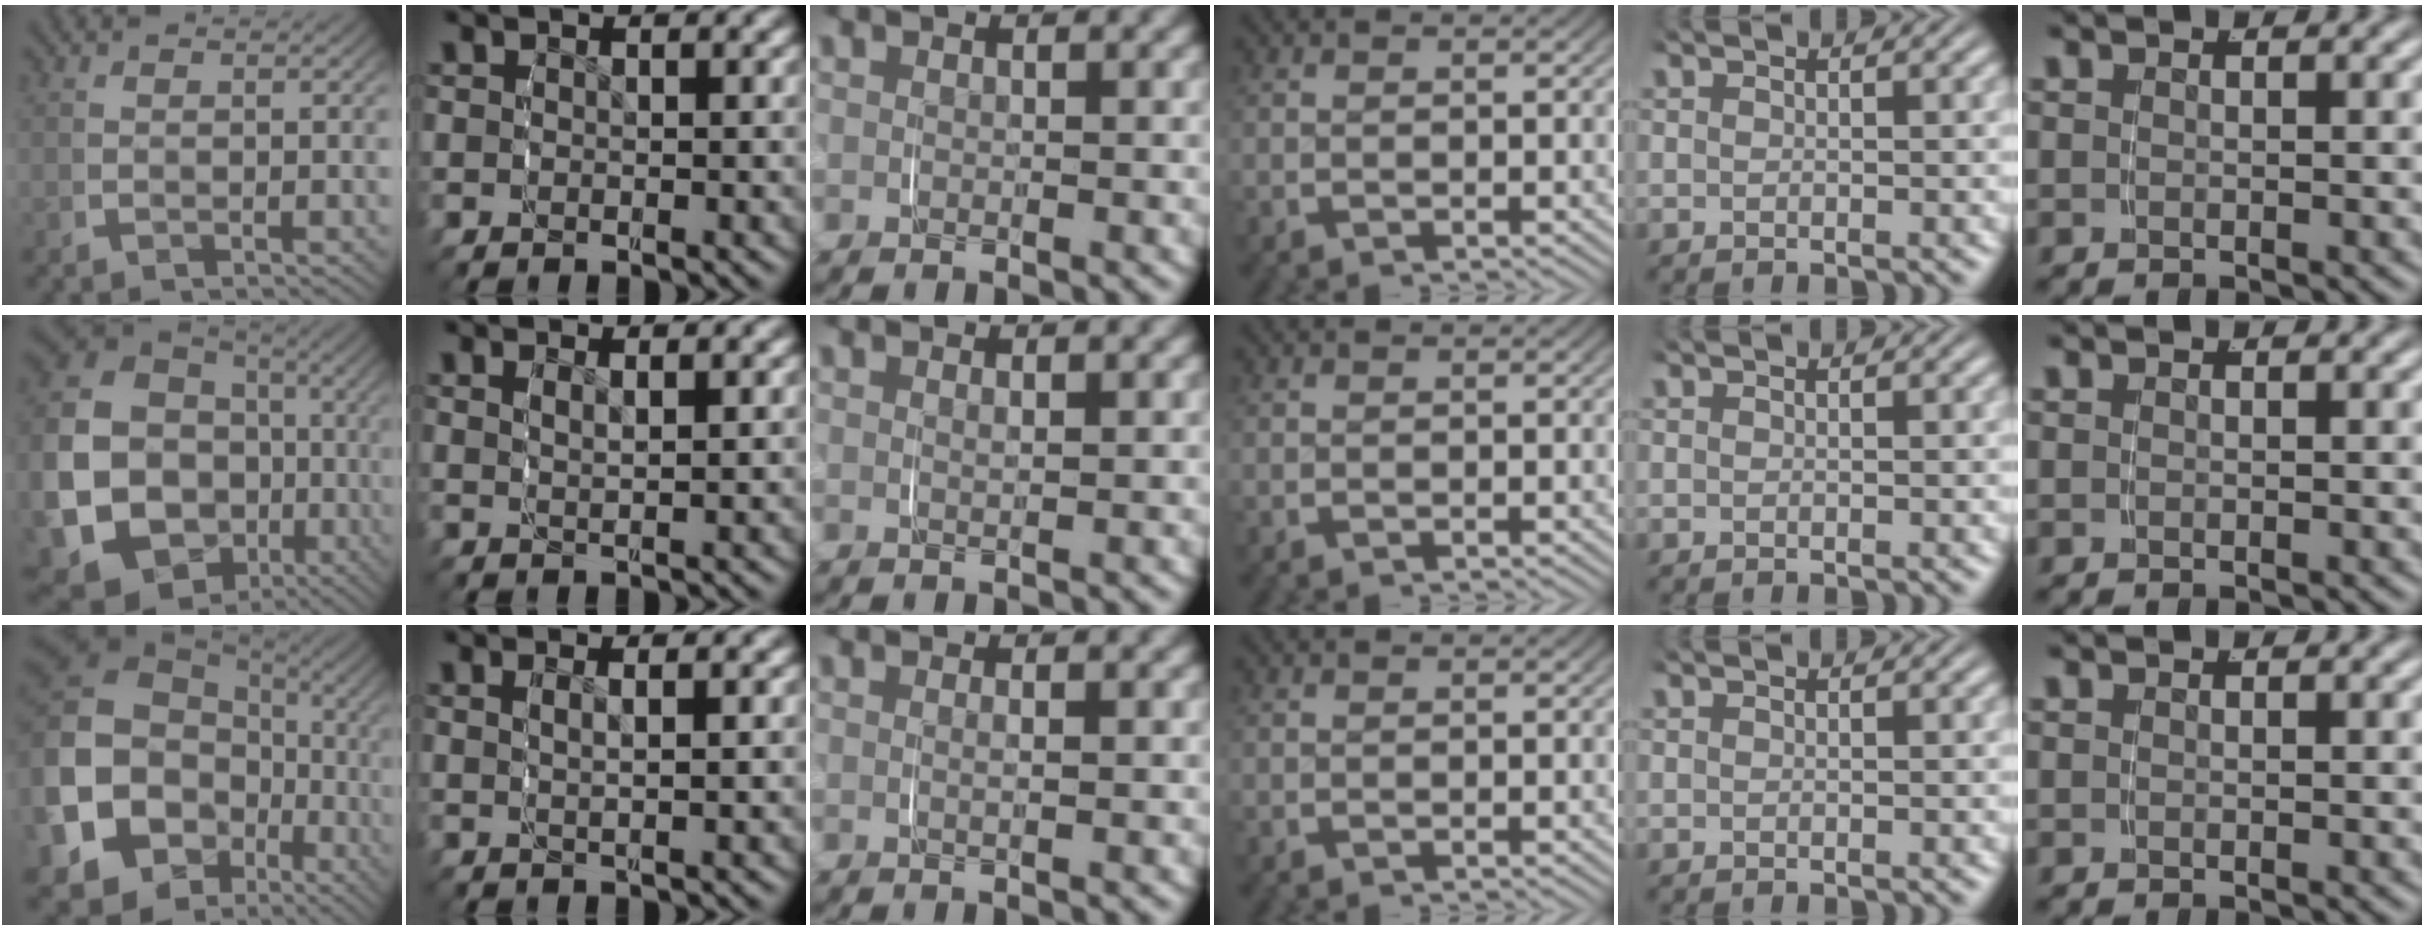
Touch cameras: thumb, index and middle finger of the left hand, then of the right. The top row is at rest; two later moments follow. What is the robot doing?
{"motion": "grasp_and_lifting", "object": "napkin"}